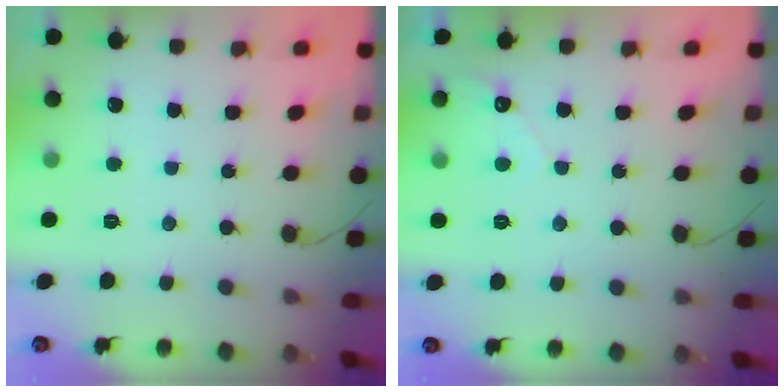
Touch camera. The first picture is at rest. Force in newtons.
{"total": 3.5, "press": 3.4, "slide": 0.3}